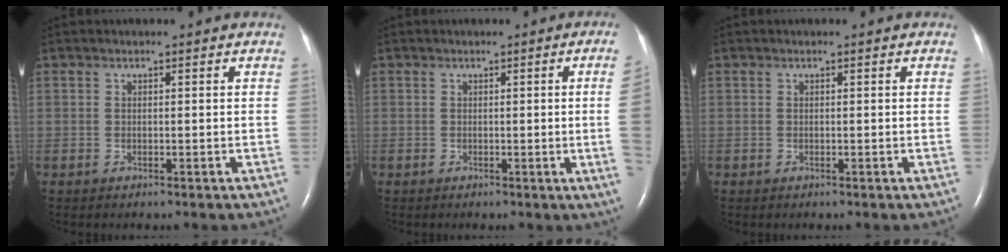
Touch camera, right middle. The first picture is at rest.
{"total": 3.6, "force": [-0.2, -1.5, 3.3], "torque": [-0.041, -0.006, -0.002]}
{"total": 0.0}